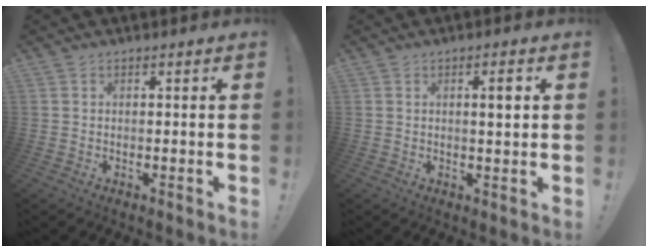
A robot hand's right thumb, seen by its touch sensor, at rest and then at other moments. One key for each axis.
{"total": 3.4, "fx": 0.8, "fy": 0.5, "fz": 3.3, "tx": -0.041, "ty": -0.006, "tz": 0.004}